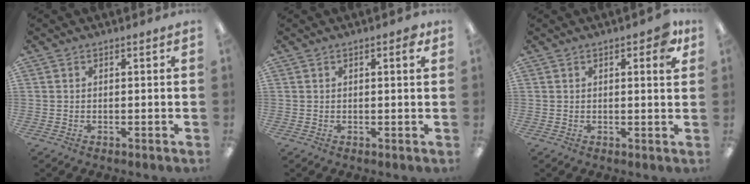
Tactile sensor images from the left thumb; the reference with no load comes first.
{"total": 1.9, "force": [0.9, 0.4, 1.7], "torque": [-0.019, -0.003, 0.010]}
{"total": 4.8, "force": [2.3, 1.5, 3.9], "torque": [-0.049, -0.007, 0.033]}